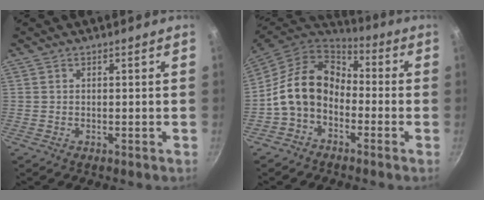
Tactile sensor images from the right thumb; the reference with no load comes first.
{"total": 13.3, "force": [-2.4, 10.0, 8.4], "torque": [-0.124, 0.046, -0.062]}